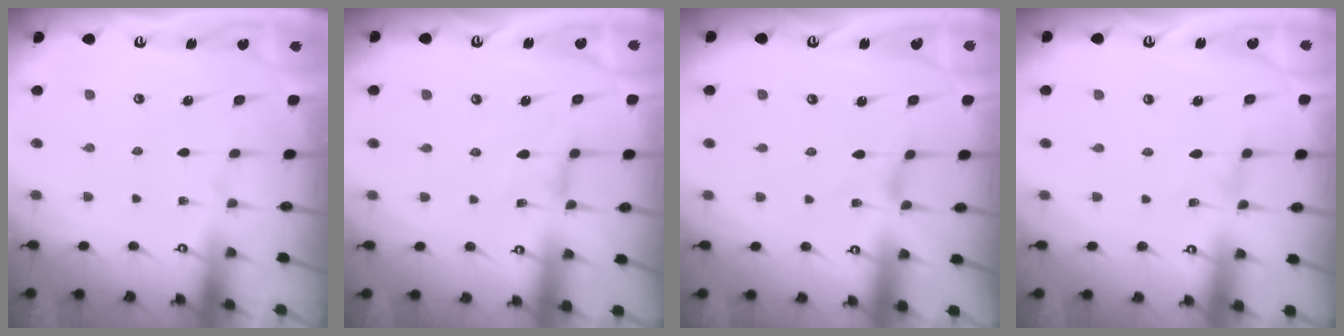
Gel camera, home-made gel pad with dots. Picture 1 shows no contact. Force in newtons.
{"total": 1.3, "press": 1.3, "slide": 0.4}
{"total": 0.0}
{"total": 0.0}